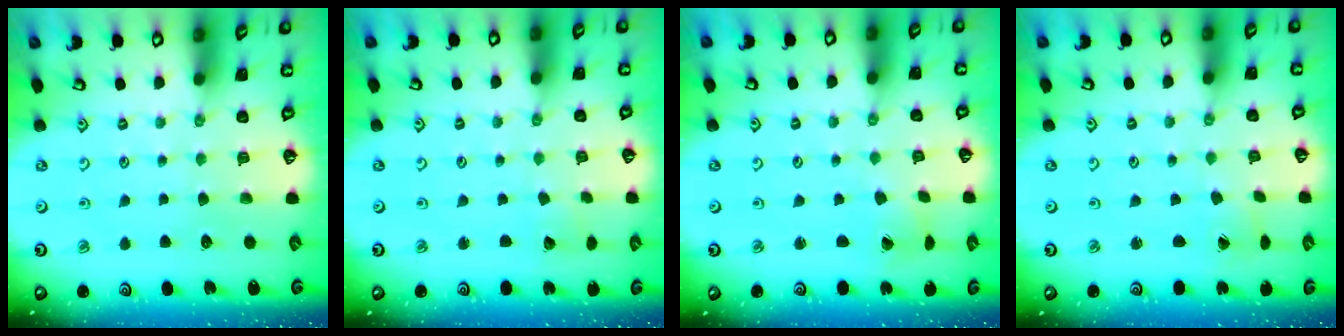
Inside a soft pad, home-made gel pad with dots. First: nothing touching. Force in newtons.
{"total": 2.9, "press": 2.9, "slide": 0.2}
{"total": 1.0, "press": 1.0, "slide": 0.1}
{"total": 0.5, "press": 0.5, "slide": 0.1}